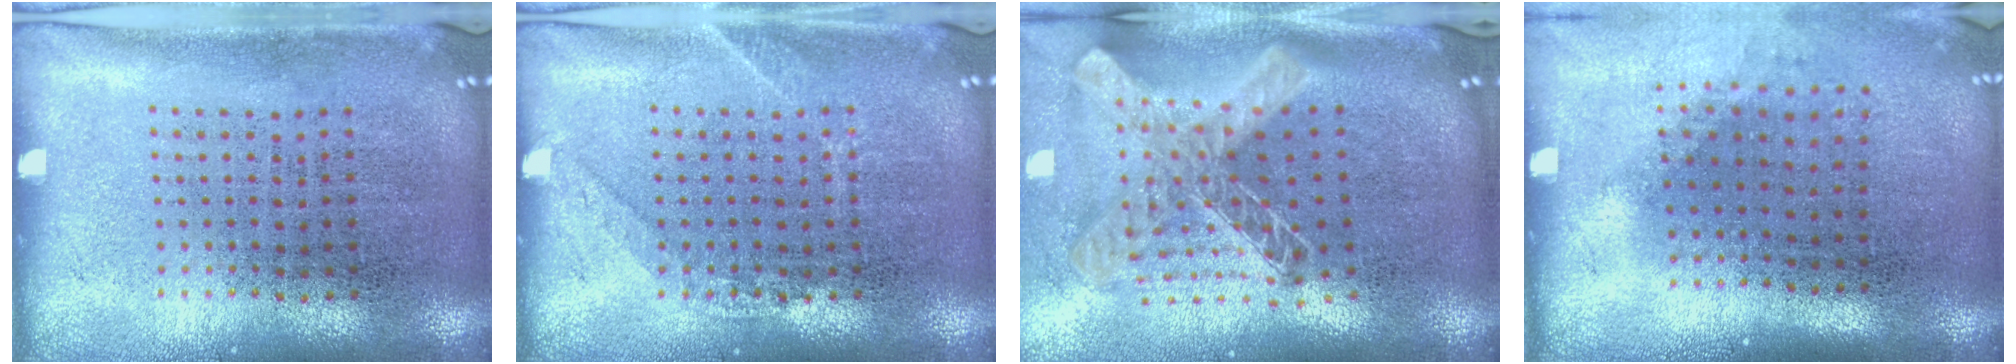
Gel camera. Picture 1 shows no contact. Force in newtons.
{"total": 1.2, "press": 1.2, "slide": 0.2}
{"total": 2.1, "press": 1.6, "slide": 1.4}
{"total": 1.2, "press": 0.9, "slide": 0.9}